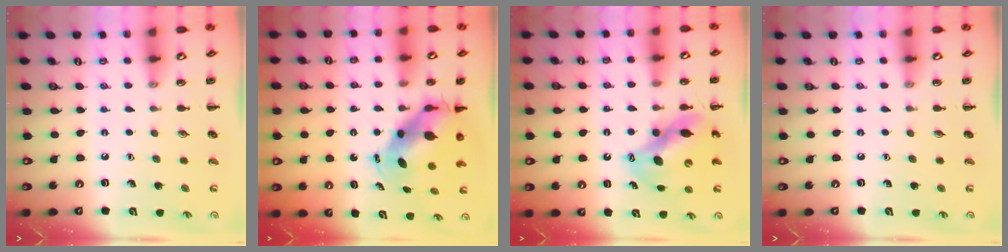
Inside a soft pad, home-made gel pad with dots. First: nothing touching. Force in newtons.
{"total": 6.9, "press": 6.6, "slide": 1.9}
{"total": 12.8, "press": 12.3, "slide": 3.3}
{"total": 0.0}